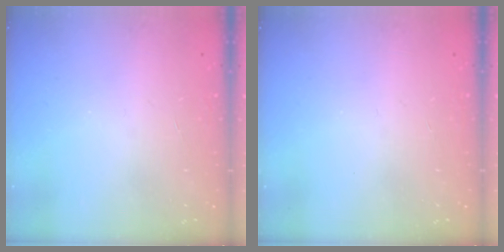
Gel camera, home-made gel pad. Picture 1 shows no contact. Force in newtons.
{"total": 0.0}